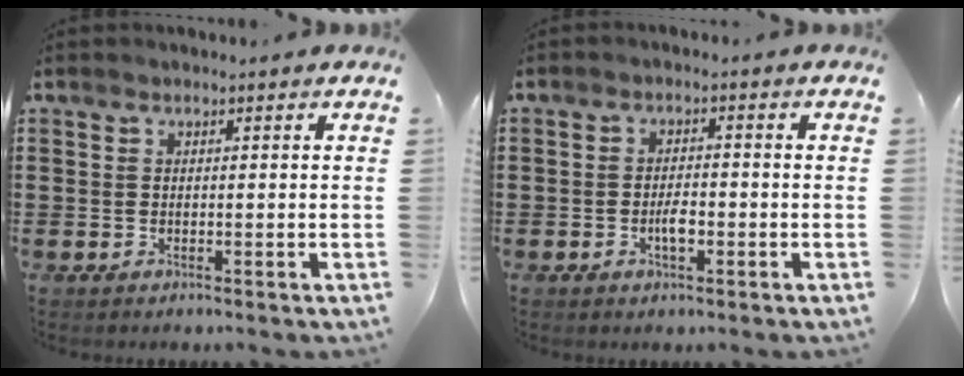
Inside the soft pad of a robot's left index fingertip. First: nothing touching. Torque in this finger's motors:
{"motor_torque": [0.08, 0.06, 0.08, 0.04]}